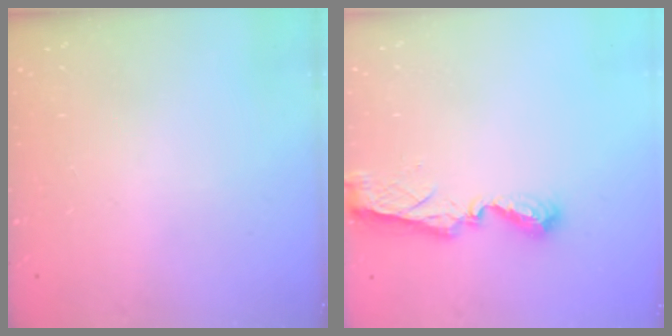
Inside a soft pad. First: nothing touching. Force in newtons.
{"total": 7.8, "press": 7.8, "slide": 0.5}